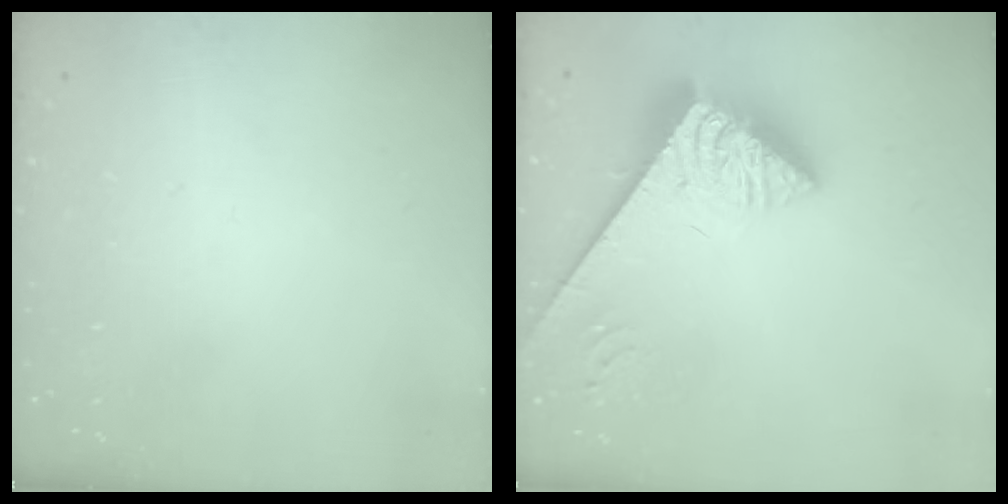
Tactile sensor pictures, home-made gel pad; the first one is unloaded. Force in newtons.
{"total": 4.8, "press": 4.8, "slide": 0.5}